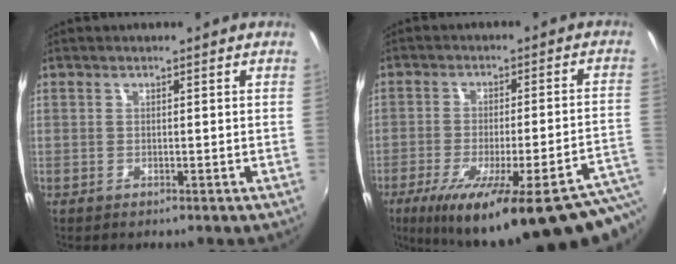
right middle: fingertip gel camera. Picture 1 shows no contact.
{"total": 27.7, "force": [-18.2, 4.3, 20.4], "torque": [-0.282, -0.060, -0.242]}